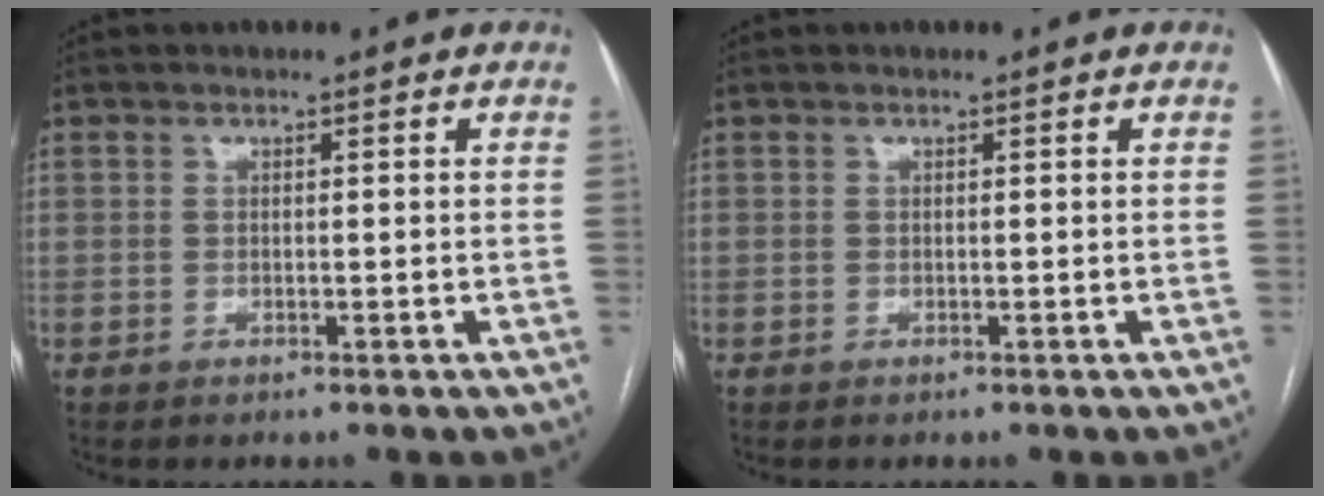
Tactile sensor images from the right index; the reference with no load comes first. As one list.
[{"total": 0.0}]